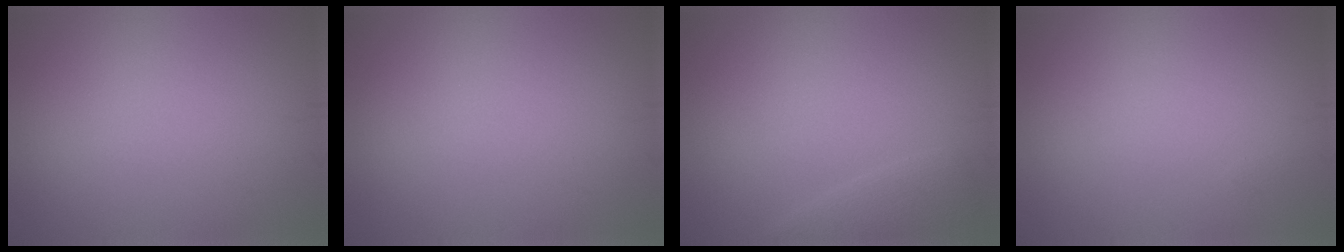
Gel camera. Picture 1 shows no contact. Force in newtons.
{"total": 0.0}
{"total": 1.7, "press": 1.7, "slide": 0.2}
{"total": 0.0}